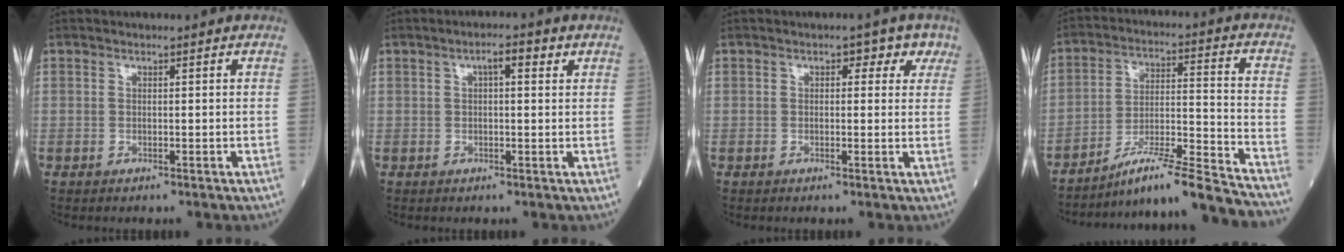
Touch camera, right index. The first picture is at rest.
{"total": 3.1, "force": [1.2, 0.8, 2.7], "torque": [-0.046, 0.012, 0.016]}
{"total": 3.1, "force": [1.4, 1.9, 2.0], "torque": [-0.009, 0.014, 0.010]}
{"total": 16.1, "force": [-14.7, -1.6, 6.4], "torque": [-0.099, 0.014, -0.241]}